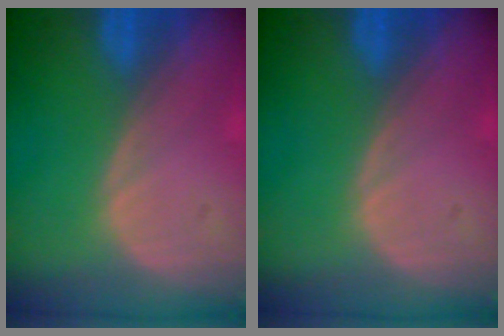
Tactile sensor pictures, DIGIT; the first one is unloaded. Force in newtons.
{"total": 0.0}